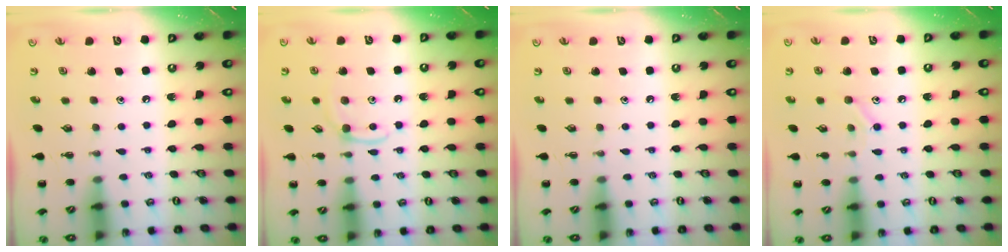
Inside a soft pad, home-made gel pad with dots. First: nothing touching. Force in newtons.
{"total": 4.6, "press": 4.4, "slide": 1.4}
{"total": 0.0}
{"total": 7.9, "press": 7.8, "slide": 1.6}